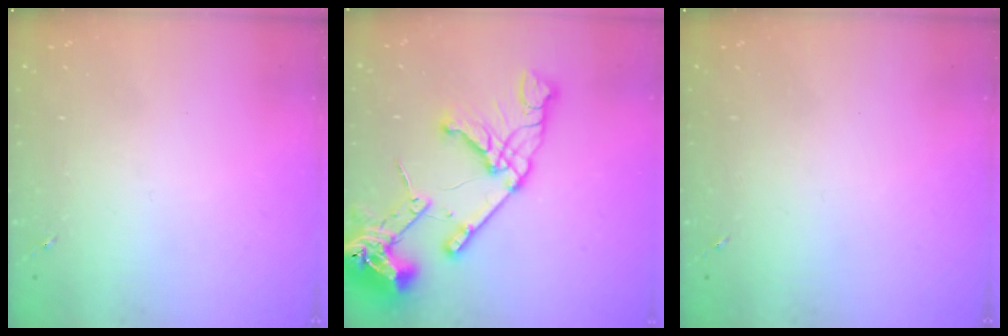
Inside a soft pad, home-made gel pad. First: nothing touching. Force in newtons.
{"total": 24.0, "press": 23.9, "slide": 2.5}
{"total": 0.0}